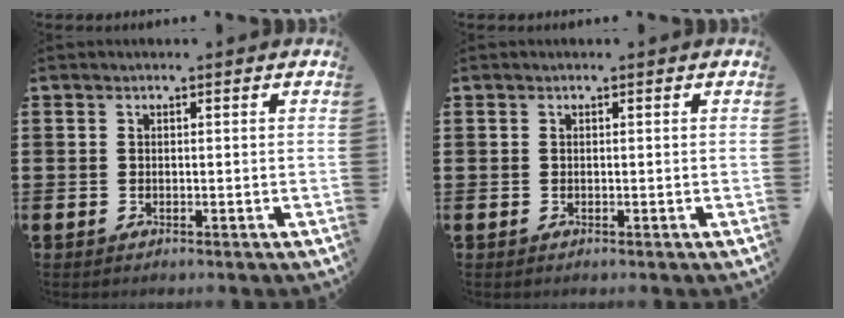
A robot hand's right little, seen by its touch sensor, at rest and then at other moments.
{"total": 0.0}